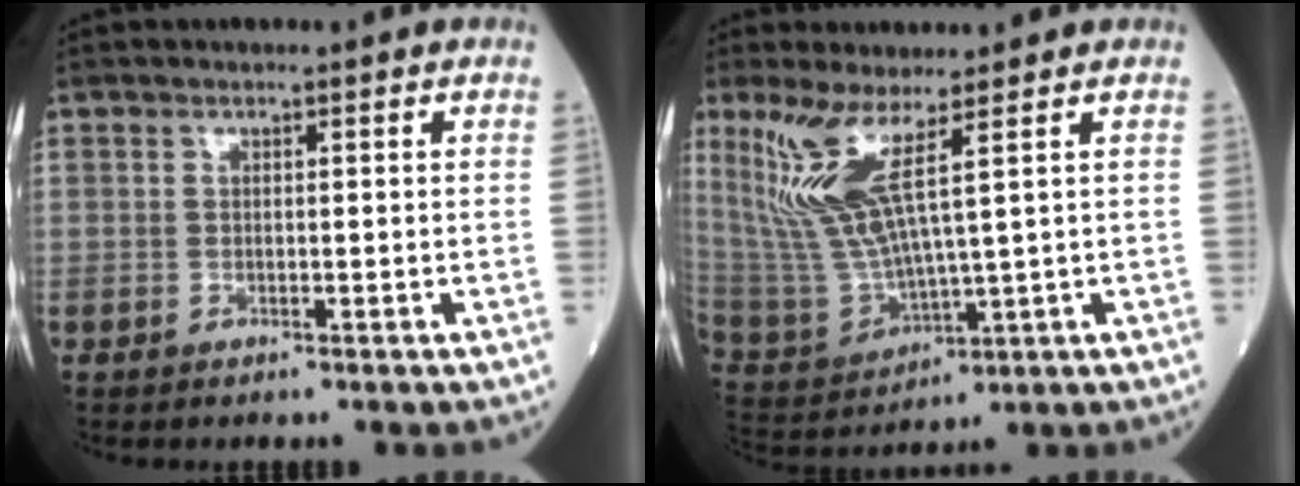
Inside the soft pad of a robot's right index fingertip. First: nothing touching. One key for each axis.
{"total": 10.8, "fx": 5.2, "fy": 0.9, "fz": 9.4, "tx": -0.225, "ty": -0.012, "tz": 0.117}